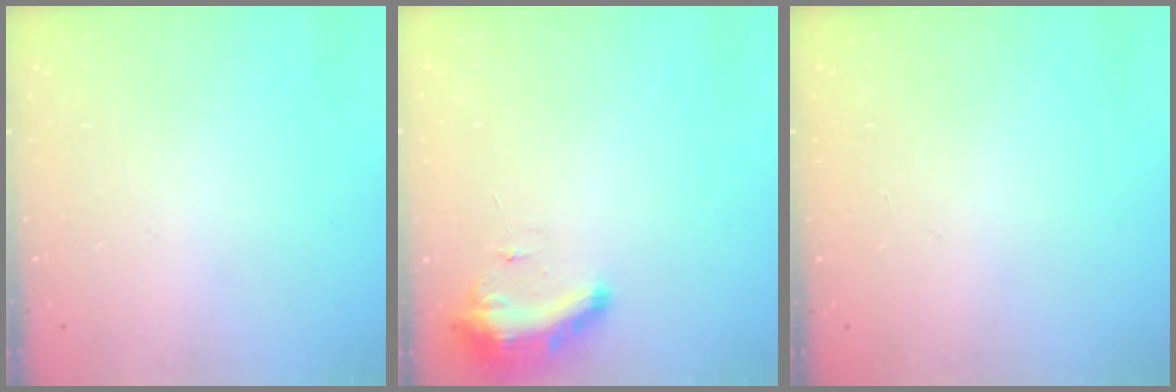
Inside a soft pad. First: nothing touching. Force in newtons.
{"total": 9.1, "press": 9.1, "slide": 1.0}
{"total": 0.0}